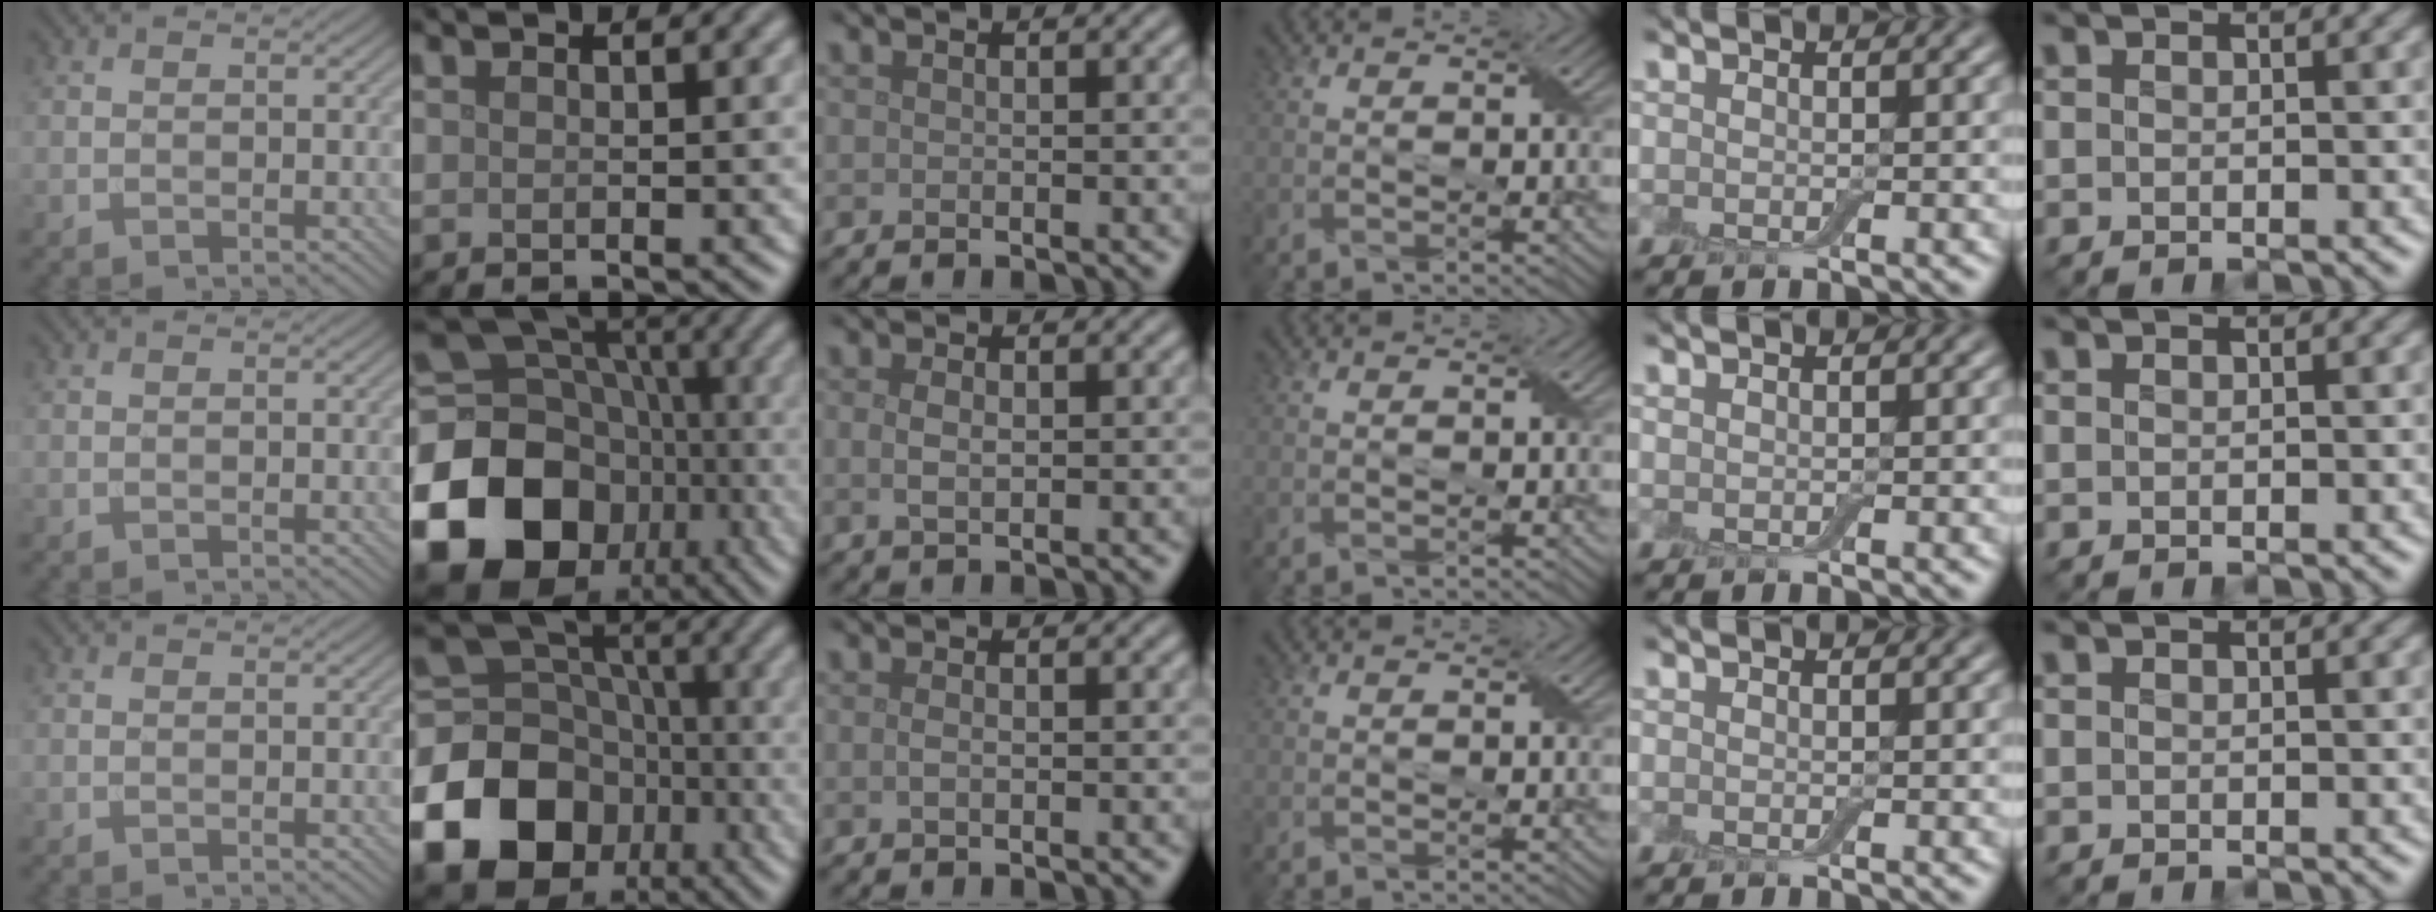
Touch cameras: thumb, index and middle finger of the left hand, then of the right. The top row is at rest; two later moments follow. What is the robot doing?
{"motion": "fold", "object": "aluminum foil"}